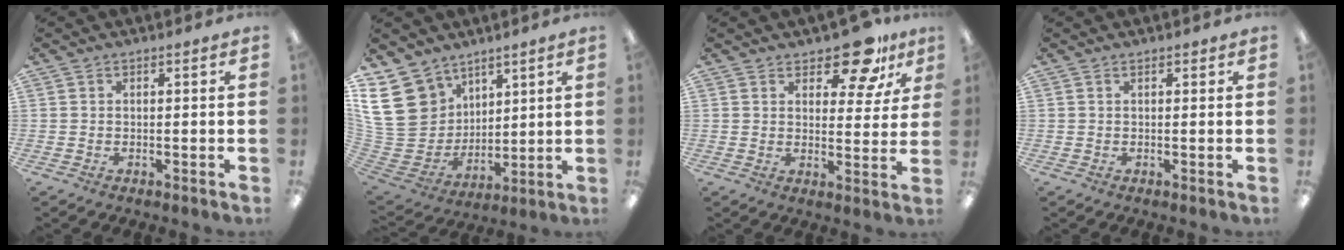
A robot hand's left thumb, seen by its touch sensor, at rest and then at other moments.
{"total": 17.3, "force": [8.0, 13.6, 7.0], "torque": [-0.172, -0.044, 0.158]}
{"total": 12.2, "force": [8.6, 5.3, 6.8], "torque": [-0.083, -0.049, 0.146]}
{"total": 0.6, "force": [0.3, 0.4, 0.2], "torque": [-0.003, 0.004, 0.005]}